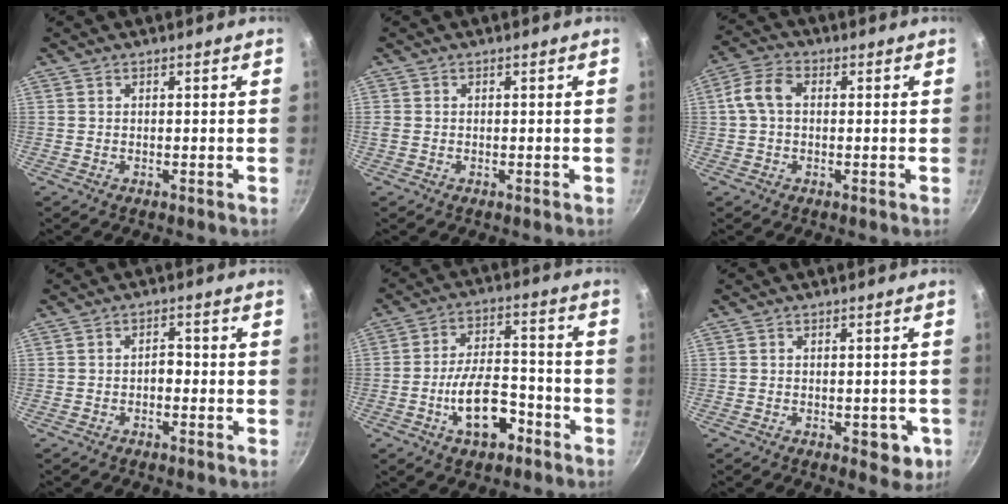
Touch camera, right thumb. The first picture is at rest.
{"total": 1.1, "force": [-0.1, 0.9, 0.6], "torque": [-0.016, -0.001, 0.000]}
{"total": 6.2, "force": [0.6, 4.1, 4.5], "torque": [-0.092, 0.021, 0.006]}
{"total": 2.2, "force": [-0.7, 1.4, 1.5], "torque": [-0.011, 0.012, -0.016]}
{"total": 11.5, "force": [-5.0, 5.9, 8.5], "torque": [-0.137, 0.038, -0.083]}
{"total": 4.4, "force": [-1.8, 2.4, 3.3], "torque": [-0.016, 0.005, -0.020]}